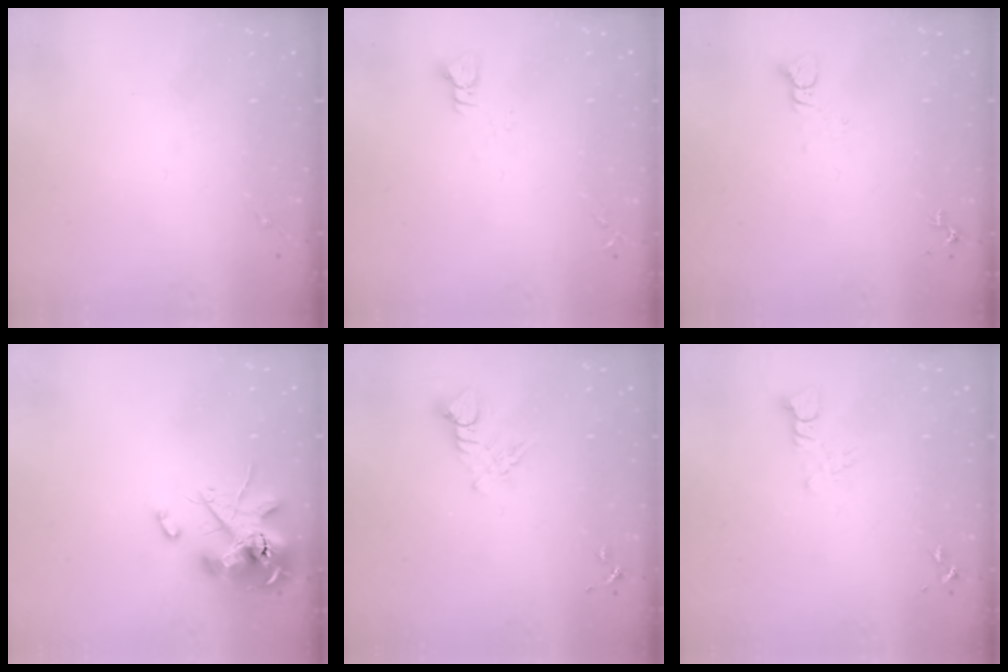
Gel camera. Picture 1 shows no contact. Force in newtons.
{"total": 3.0, "press": 3.0, "slide": 0.3}
{"total": 3.0, "press": 3.0, "slide": 0.2}
{"total": 14.2, "press": 14.0, "slide": 2.0}
{"total": 6.5, "press": 6.5, "slide": 0.3}
{"total": 3.2, "press": 3.2, "slide": 0.2}